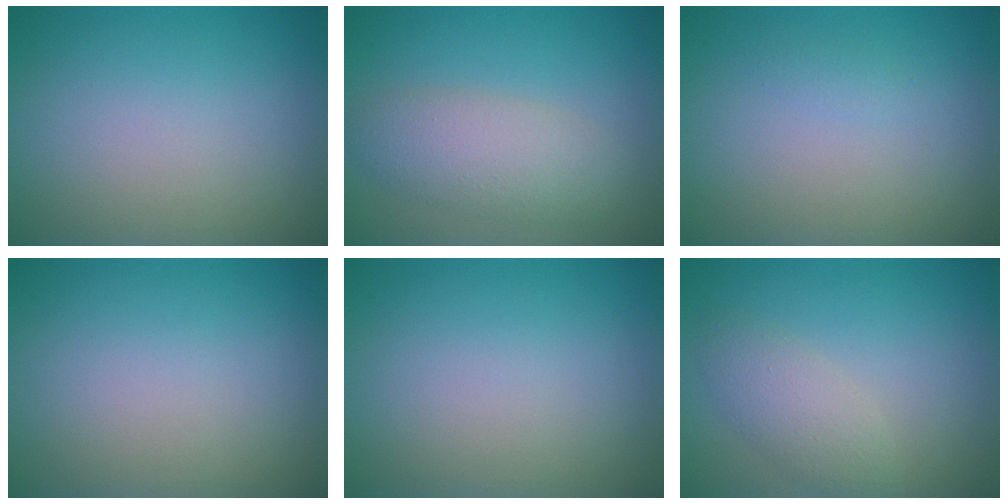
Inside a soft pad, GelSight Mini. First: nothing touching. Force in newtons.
{"total": 4.1, "press": 4.1, "slide": 0.3}
{"total": 0.6, "press": 0.6, "slide": 0.0}
{"total": 0.0}
{"total": 0.0}
{"total": 2.7, "press": 2.7, "slide": 0.1}